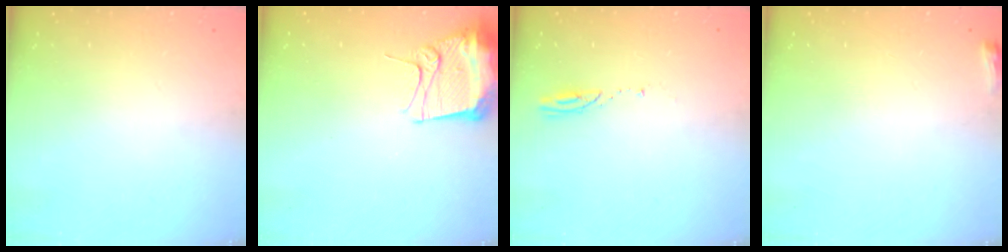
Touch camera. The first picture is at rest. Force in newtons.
{"total": 12.1, "press": 12.0, "slide": 1.4}
{"total": 3.2, "press": 3.2, "slide": 0.3}
{"total": 3.5, "press": 3.4, "slide": 0.8}